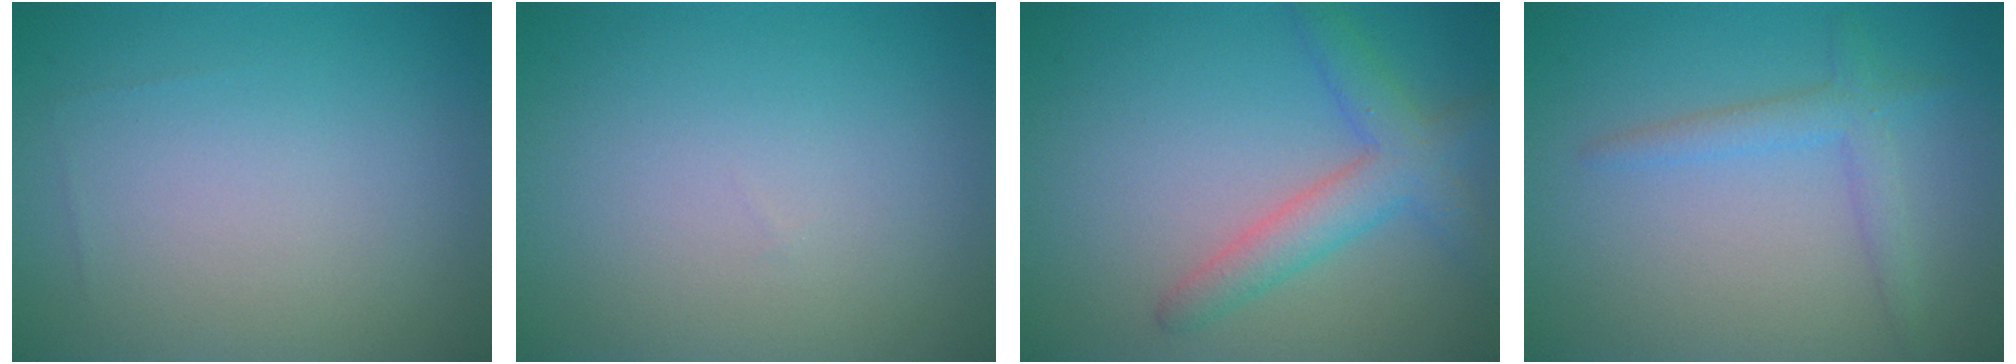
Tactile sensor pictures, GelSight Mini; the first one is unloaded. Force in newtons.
{"total": 0.0}
{"total": 3.9, "press": 3.9, "slide": 0.2}
{"total": 1.3, "press": 1.3, "slide": 0.1}